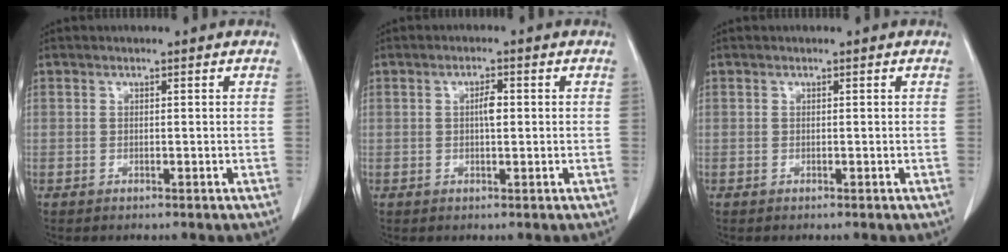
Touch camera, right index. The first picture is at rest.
{"total": 2.2, "force": [0.2, 0.6, 2.1], "torque": [-0.037, 0.003, 0.004]}
{"total": 0.0}